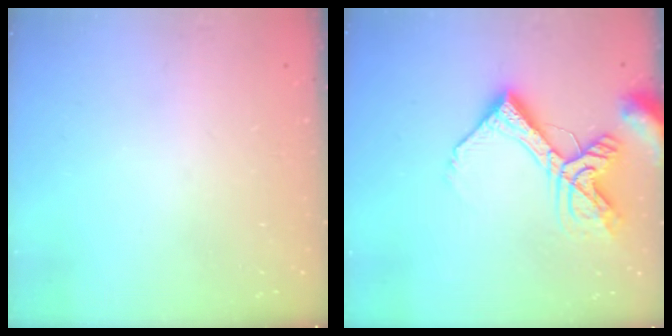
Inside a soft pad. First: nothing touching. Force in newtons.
{"total": 15.5, "press": 15.4, "slide": 1.8}